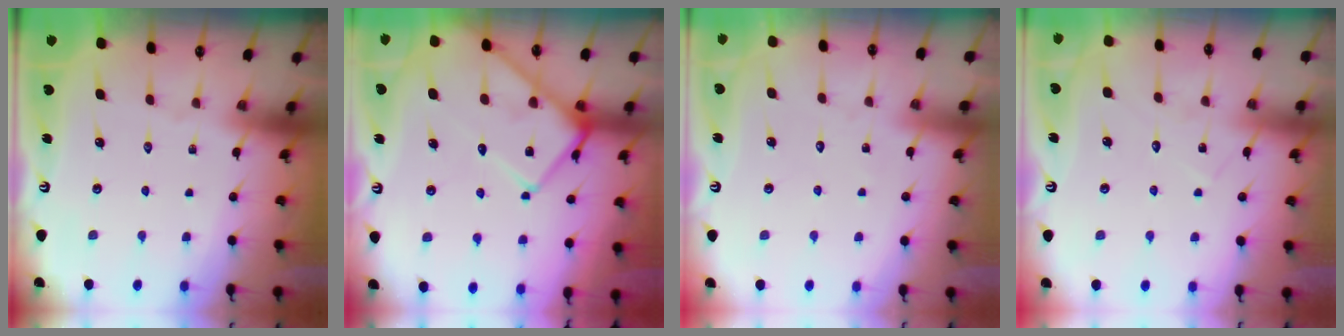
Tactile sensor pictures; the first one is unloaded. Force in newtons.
{"total": 13.5, "press": 13.4, "slide": 1.3}
{"total": 3.5, "press": 3.5, "slide": 0.4}
{"total": 6.8, "press": 6.8, "slide": 0.2}